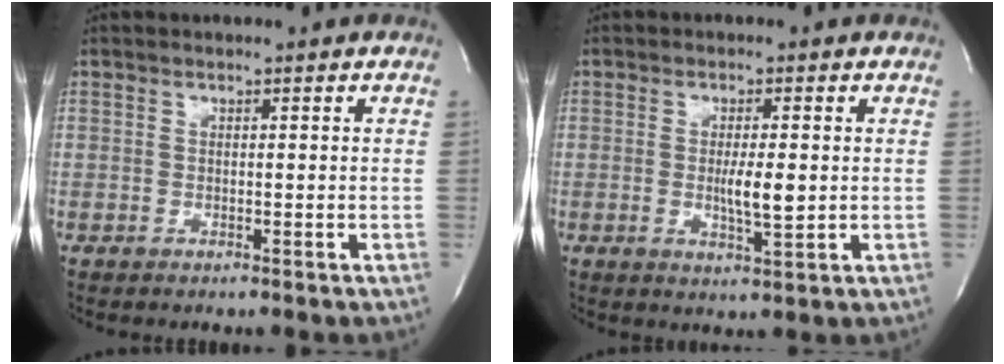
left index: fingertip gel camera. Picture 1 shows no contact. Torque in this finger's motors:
{"motor_torque": [0.48, 0.10, 0.12, 0.04]}